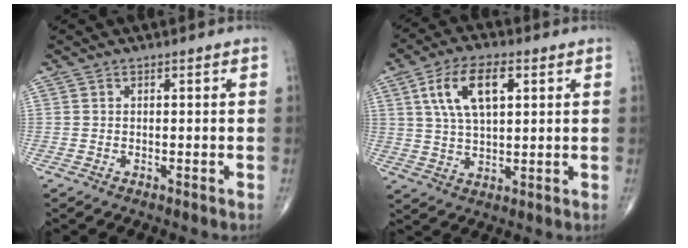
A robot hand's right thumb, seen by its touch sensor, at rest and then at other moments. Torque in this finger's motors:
{"motor_torque": [0.09, 0.32, 0.38, -0.16, 0.27]}